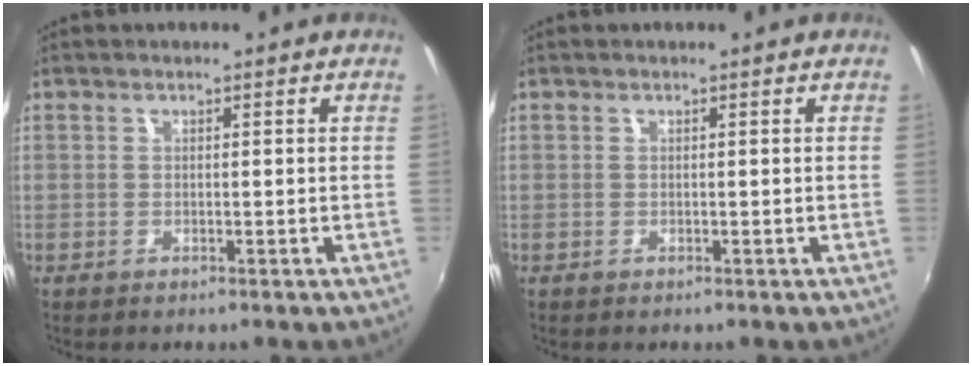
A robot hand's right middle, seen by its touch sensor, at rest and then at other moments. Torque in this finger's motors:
{"motor_torque": [0.00, 0.00, 0.00, 0.00]}